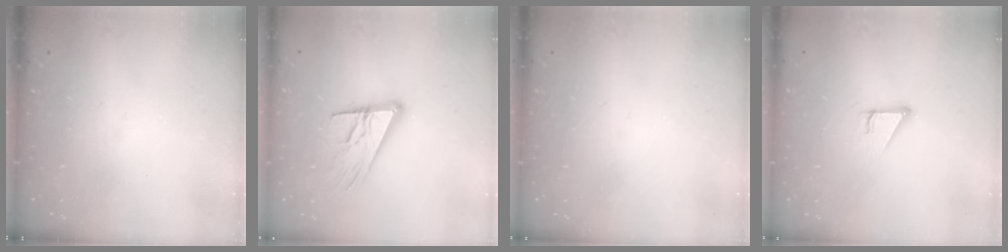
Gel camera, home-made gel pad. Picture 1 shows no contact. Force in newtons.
{"total": 14.9, "press": 14.6, "slide": 2.9}
{"total": 1.6, "press": 1.6, "slide": 0.1}
{"total": 3.4, "press": 3.4, "slide": 0.3}